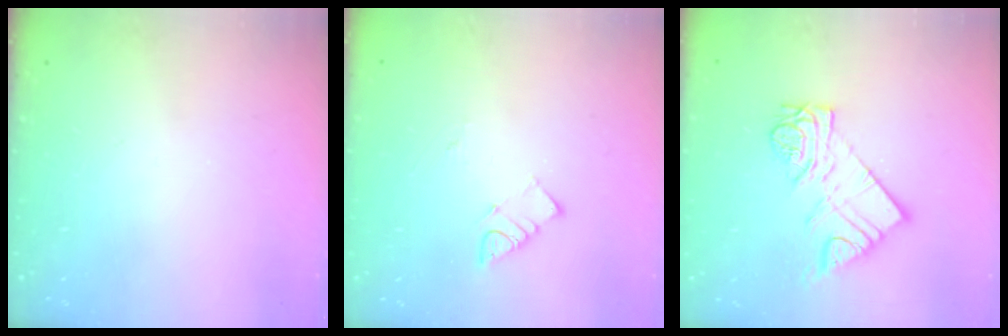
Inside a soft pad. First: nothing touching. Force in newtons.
{"total": 3.9, "press": 3.9, "slide": 0.5}
{"total": 11.0, "press": 11.0, "slide": 1.1}